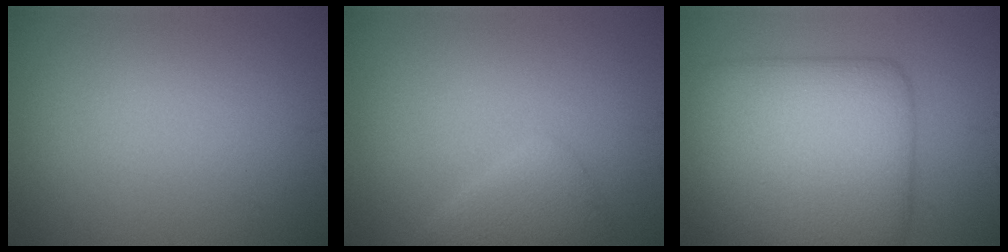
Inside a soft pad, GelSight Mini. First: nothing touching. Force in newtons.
{"total": 2.3, "press": 2.3, "slide": 0.2}
{"total": 11.1, "press": 11.1, "slide": 0.1}